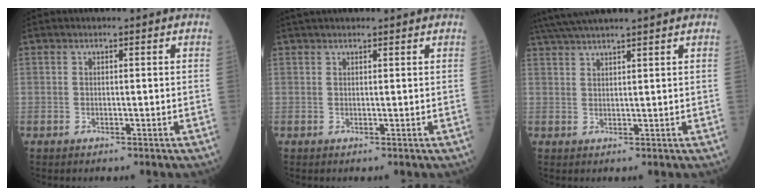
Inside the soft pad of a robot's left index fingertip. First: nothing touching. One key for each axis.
{"total": 5.0, "fx": 4.6, "fy": 0.2, "fz": 2.0, "tx": -0.024, "ty": 0.030, "tz": 0.063}
{"total": 8.9, "fx": 7.8, "fy": -1.1, "fz": 4.2, "tx": -0.073, "ty": 0.030, "tz": 0.123}